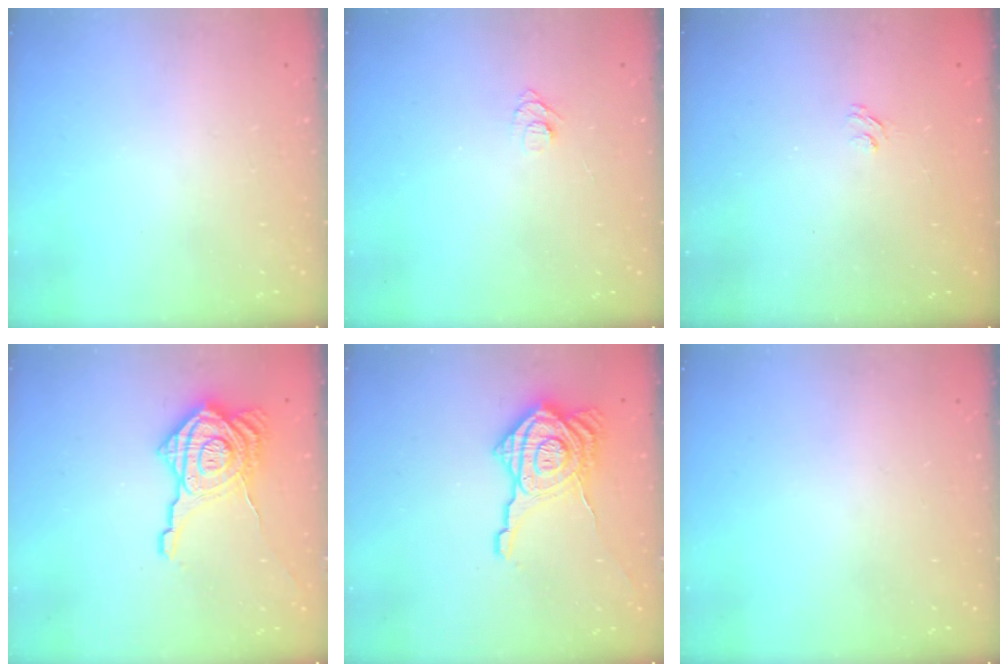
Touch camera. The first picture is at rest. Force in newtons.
{"total": 5.2, "press": 5.1, "slide": 0.6}
{"total": 2.1, "press": 1.6, "slide": 1.2}
{"total": 19.3, "press": 19.2, "slide": 1.4}
{"total": 19.3, "press": 19.2, "slide": 1.4}
{"total": 0.0}